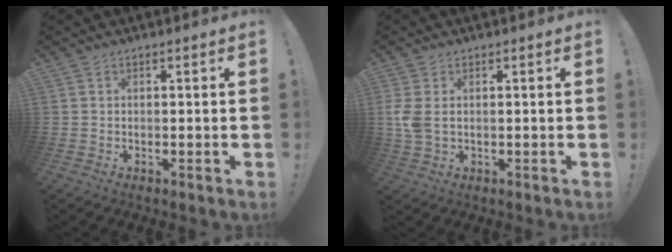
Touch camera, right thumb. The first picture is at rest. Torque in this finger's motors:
{"motor_torque": [0.05, 0.06, 0.07, 0.08, 0.00]}